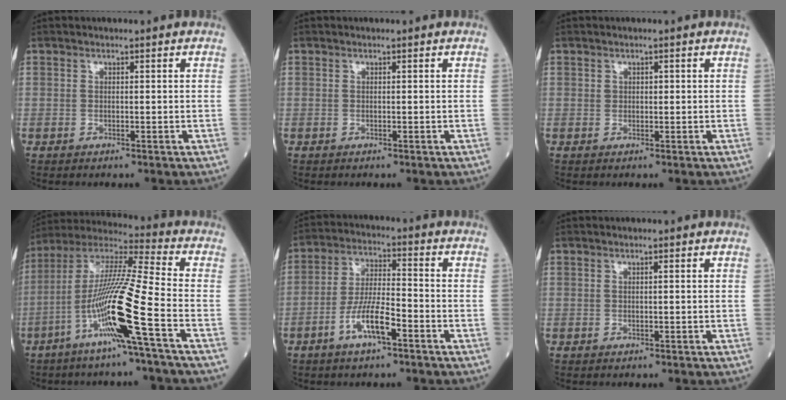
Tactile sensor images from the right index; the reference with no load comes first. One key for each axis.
{"total": 0.0}
{"total": 0.7, "fx": 0.3, "fy": 0.5, "fz": 0.2, "tx": -0.002, "ty": 0.005, "tz": 0.006}
{"total": 16.0, "fx": -6.0, "fy": -1.5, "fz": 14.8, "tx": -0.293, "ty": -0.009, "tz": -0.119}
{"total": 7.6, "fx": -3.8, "fy": 1.4, "fz": 6.4, "tx": -0.129, "ty": 0.003, "tz": -0.070}
{"total": 0.0}